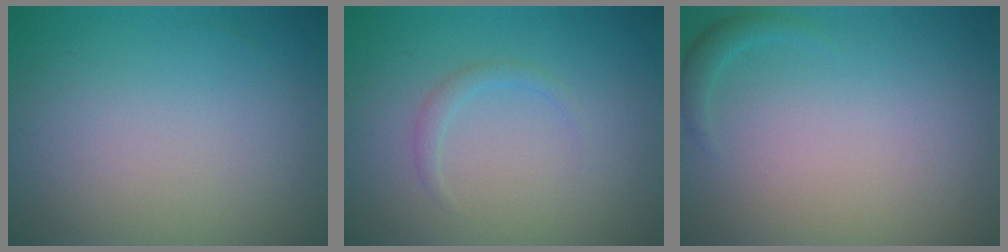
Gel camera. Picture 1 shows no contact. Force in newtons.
{"total": 1.1, "press": 1.1, "slide": 0.1}
{"total": 1.0, "press": 1.0, "slide": 0.1}